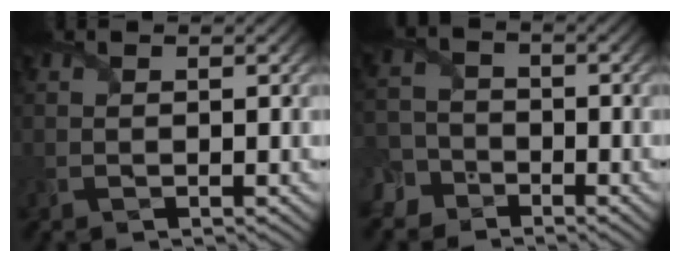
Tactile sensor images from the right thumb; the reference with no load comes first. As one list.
[{"total": 5.2, "force": [-3.5, 3.7, 1.1], "torque": [-0.018, -0.008, -0.082]}]